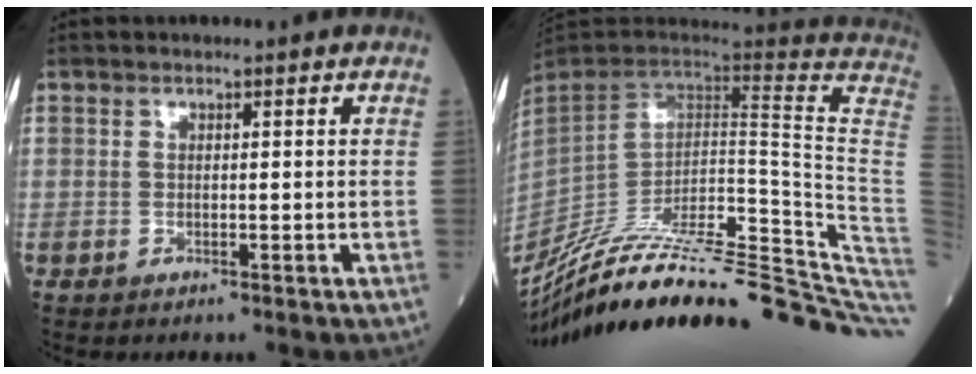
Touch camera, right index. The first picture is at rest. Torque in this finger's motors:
{"motor_torque": [0.00, -2.14, 0.19, 0.02]}